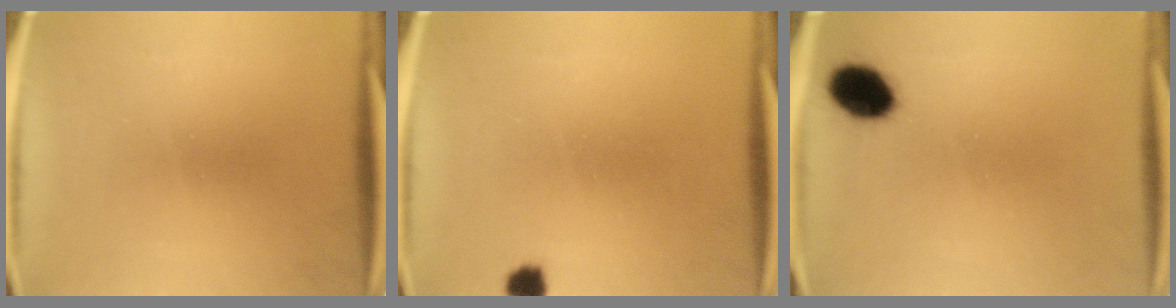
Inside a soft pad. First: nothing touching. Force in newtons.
{"total": 2.2}
{"total": 7.1}